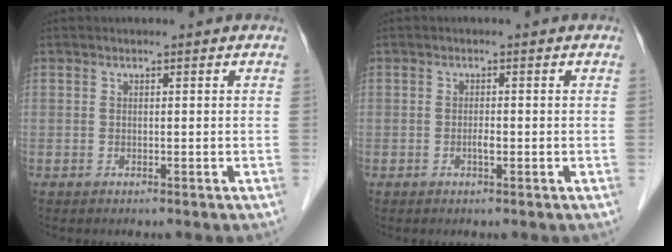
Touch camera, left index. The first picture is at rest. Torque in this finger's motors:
{"motor_torque": [0.29, 0.20, -0.03, 0.00]}